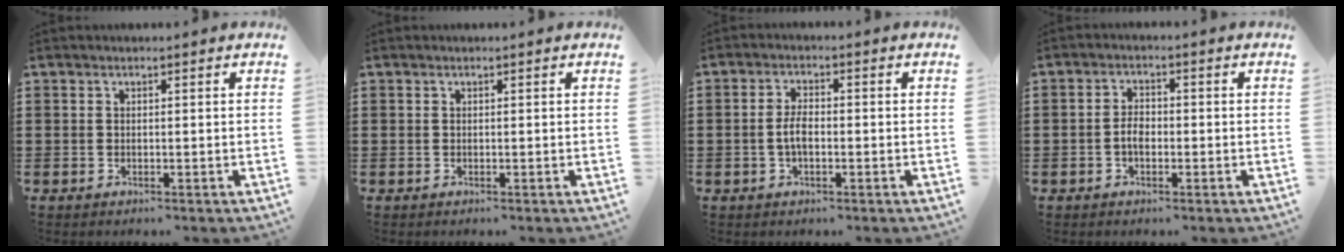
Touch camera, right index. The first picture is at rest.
{"total": 0.0}
{"total": 3.6, "force": [-0.6, 1.6, 3.2], "torque": [-0.075, 0.000, -0.016]}
{"total": 2.7, "force": [-0.7, 1.5, 2.2], "torque": [-0.048, 0.001, -0.015]}